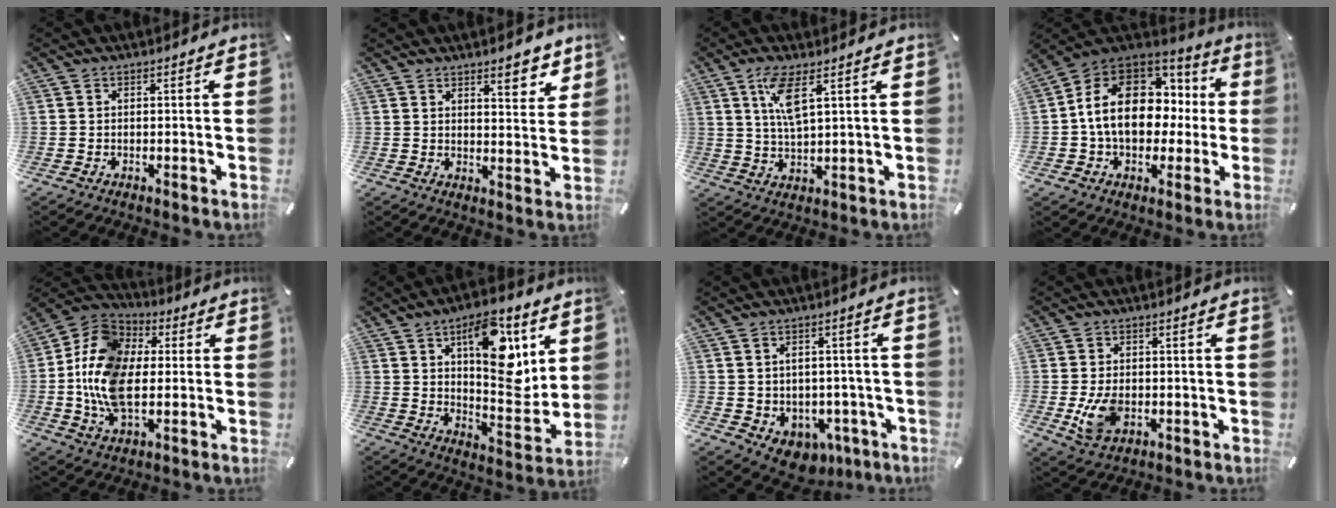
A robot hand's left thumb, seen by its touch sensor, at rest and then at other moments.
{"total": 6.5, "force": [5.0, 2.7, 3.3], "torque": [-0.021, -0.035, 0.079]}
{"total": 7.5, "force": [3.6, 1.9, 6.3], "torque": [-0.142, -0.001, 0.059]}
{"total": 18.1, "force": [1.0, 13.6, 12.0], "torque": [-0.213, 0.002, 0.020]}
{"total": 14.8, "force": [-1.7, 9.9, 10.9], "torque": [-0.270, 0.000, -0.040]}
{"total": 17.4, "force": [7.8, 7.9, 13.4], "torque": [-0.190, -0.040, 0.126]}
{"total": 4.6, "force": [-0.9, 4.2, 1.6], "torque": [-0.033, 0.000, -0.014]}
{"total": 7.1, "force": [-0.9, 4.9, 5.0], "torque": [-0.109, -0.004, -0.017]}